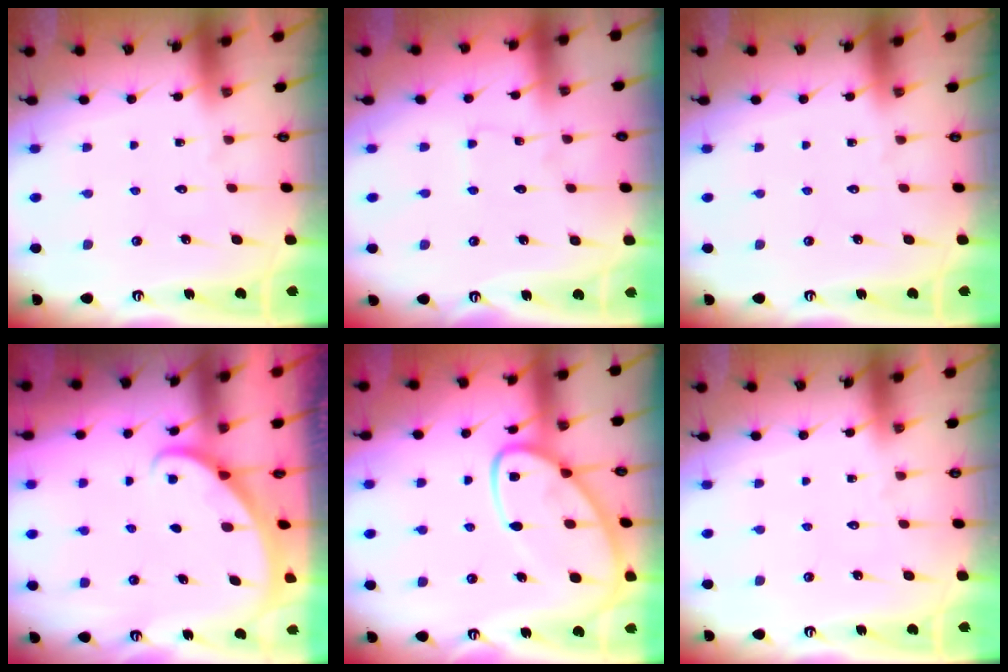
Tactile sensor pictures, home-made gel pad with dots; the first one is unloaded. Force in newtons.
{"total": 2.5, "press": 2.5, "slide": 0.3}
{"total": 0.0}
{"total": 1.9, "press": 1.9, "slide": 0.1}
{"total": 12.6, "press": 12.5, "slide": 1.1}
{"total": 0.0}